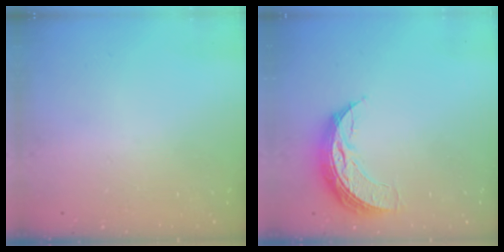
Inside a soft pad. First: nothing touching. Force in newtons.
{"total": 9.0, "press": 9.0, "slide": 0.6}